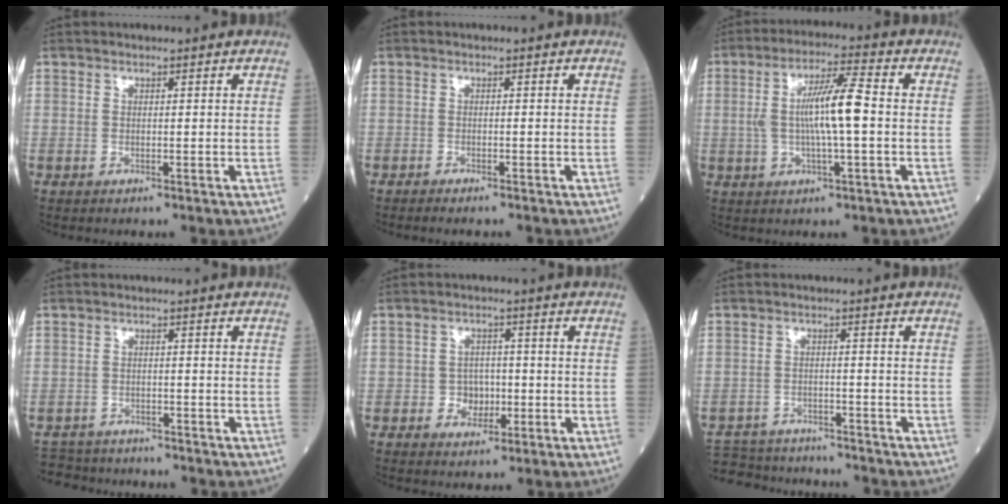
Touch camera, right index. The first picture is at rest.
{"total": 2.2, "force": [-1.9, 0.3, 1.0], "torque": [-0.013, -0.004, -0.023]}
{"total": 9.1, "force": [-0.1, 0.8, 9.1], "torque": [-0.171, 0.010, -0.006]}
{"total": 6.3, "force": [-6.0, 1.9, 0.3], "torque": [-0.001, -0.001, -0.095]}
{"total": 3.6, "force": [-0.9, 3.0, 1.6], "torque": [-0.014, 0.009, -0.011]}
{"total": 11.1, "force": [-10.4, 2.9, 2.3], "torque": [-0.042, 0.006, -0.151]}